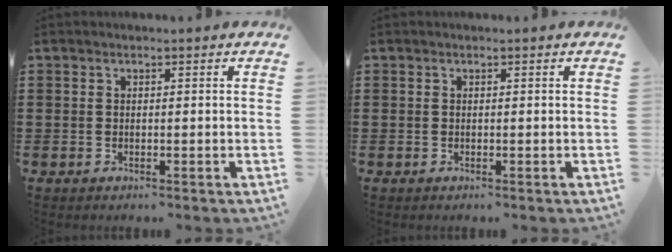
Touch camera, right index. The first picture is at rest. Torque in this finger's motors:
{"motor_torque": [0.86, 0.66, 0.00, 0.00]}